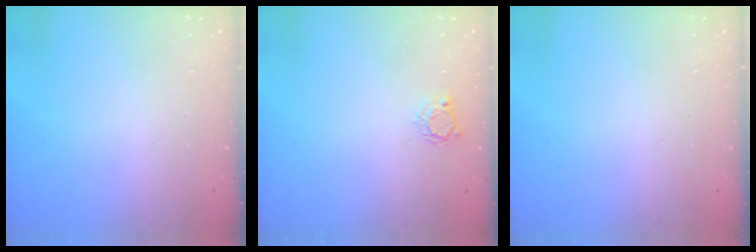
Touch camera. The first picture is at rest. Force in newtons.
{"total": 3.7, "press": 3.6, "slide": 0.4}
{"total": 0.0}